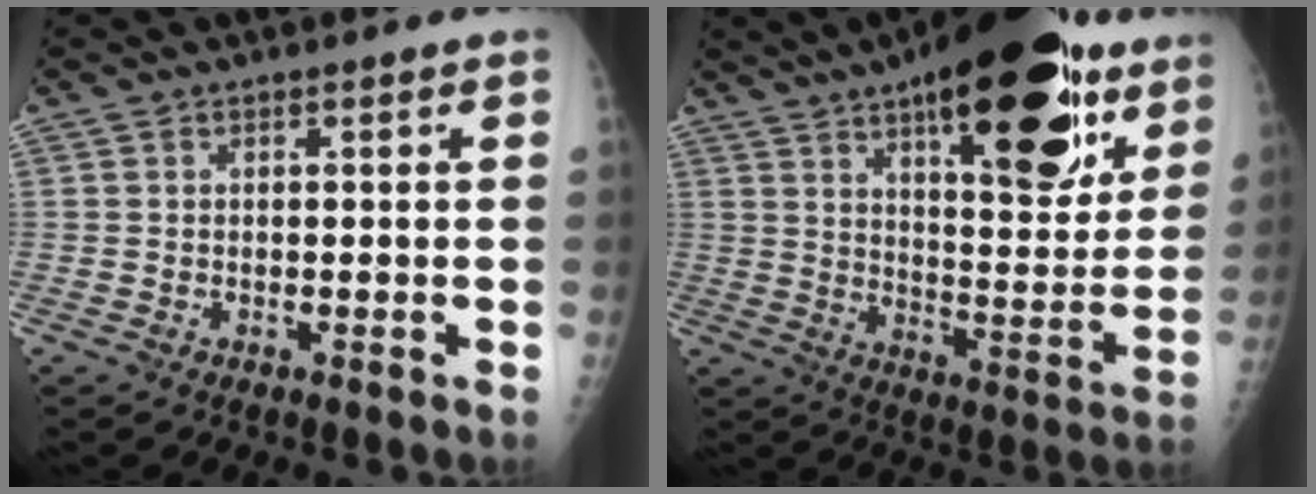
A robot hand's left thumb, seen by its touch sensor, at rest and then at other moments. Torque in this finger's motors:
{"motor_torque": [2.59, 2.31, 1.64, -1.13, 0.47]}